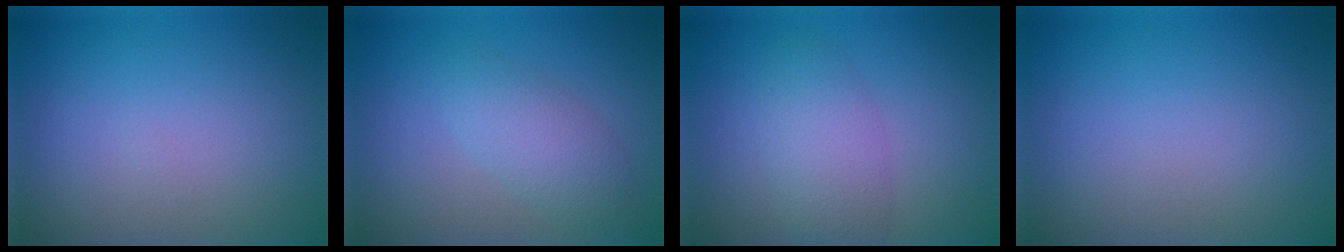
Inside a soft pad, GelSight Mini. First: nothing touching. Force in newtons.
{"total": 2.8, "press": 2.8, "slide": 0.2}
{"total": 3.5, "press": 3.5, "slide": 0.1}
{"total": 0.0}